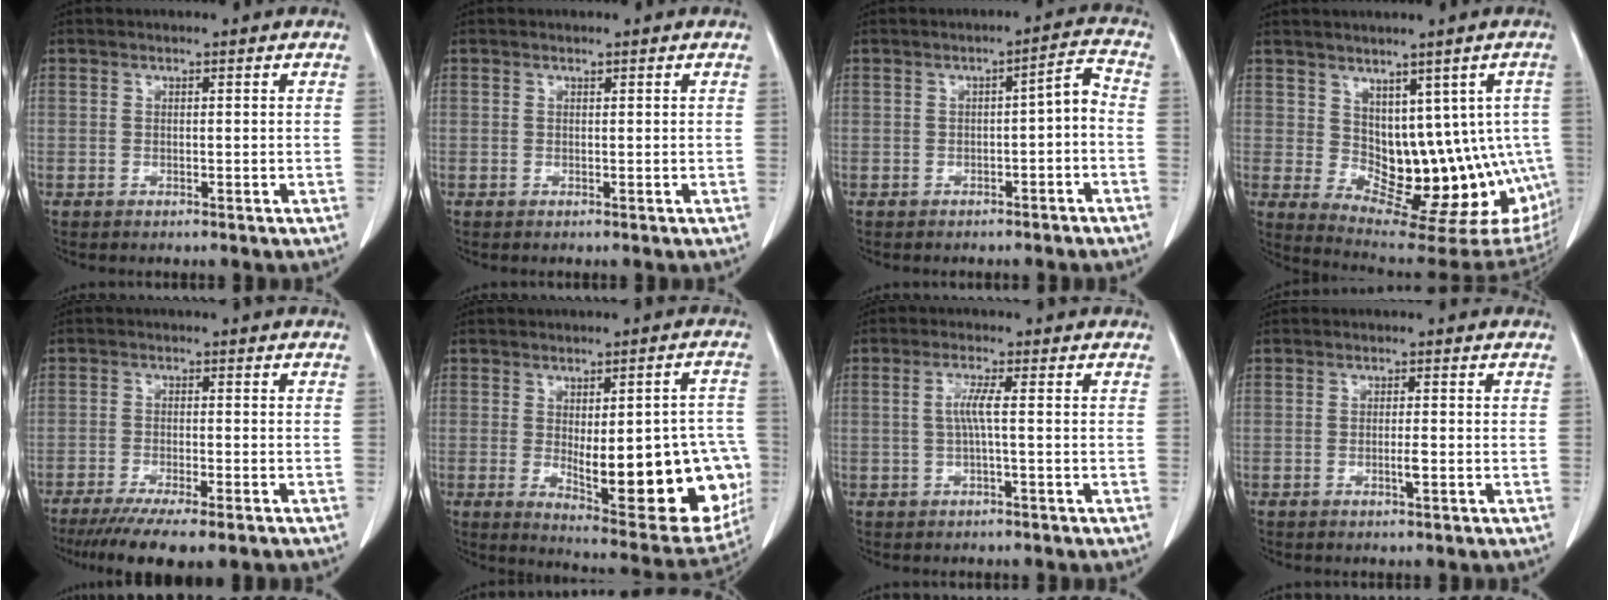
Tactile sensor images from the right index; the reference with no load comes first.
{"total": 0.0}
{"total": 4.1, "force": [-1.4, 1.0, 3.7], "torque": [-0.050, 0.020, -0.017]}
{"total": 15.4, "force": [-0.5, 9.2, 12.4], "torque": [-0.135, 0.004, 0.012]}
{"total": 11.6, "force": [-9.1, 1.5, 7.1], "torque": [-0.096, -0.022, -0.136]}
{"total": 20.5, "force": [-3.1, 6.3, 19.3], "torque": [-0.181, 0.005, -0.010]}
{"total": 3.0, "force": [0.0, -0.1, 3.0], "torque": [-0.062, 0.005, 0.001]}
{"total": 1.5, "force": [-0.4, 0.0, 1.5], "torque": [-0.029, -0.003, -0.007]}